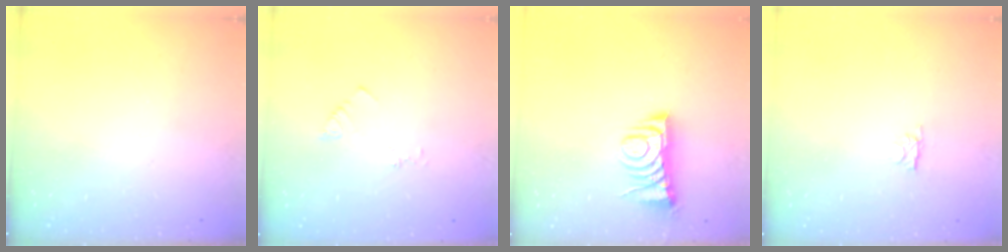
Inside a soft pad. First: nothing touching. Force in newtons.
{"total": 3.3, "press": 3.3, "slide": 0.6}
{"total": 7.0, "press": 7.0, "slide": 0.9}
{"total": 2.8, "press": 2.7, "slide": 0.4}